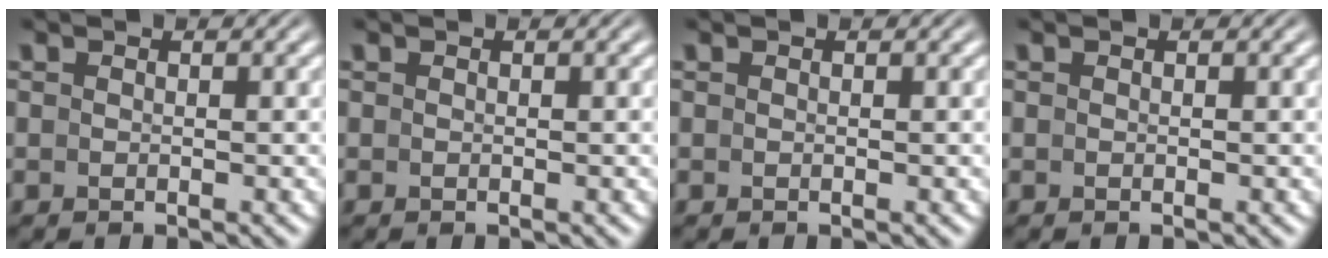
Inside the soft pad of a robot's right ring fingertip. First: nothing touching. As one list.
[{"total": 0.0}, {"total": 0.0}, {"total": 0.0}]